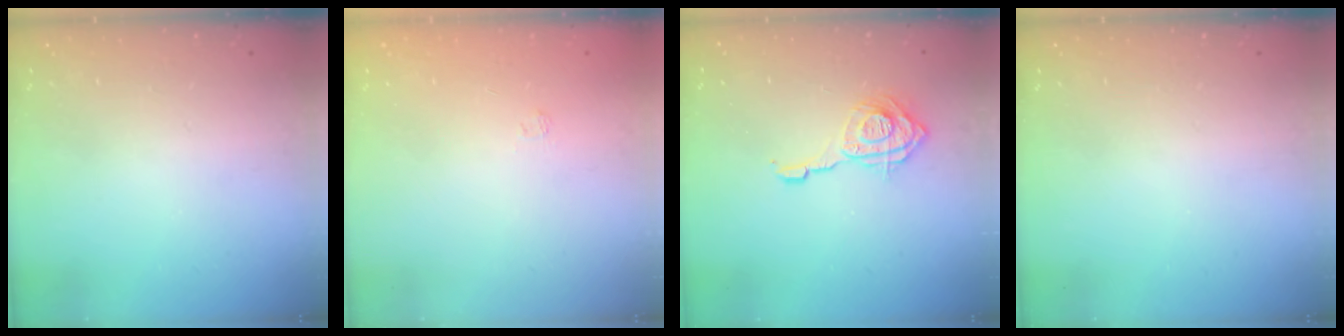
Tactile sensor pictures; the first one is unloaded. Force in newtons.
{"total": 1.8, "press": 1.4, "slide": 1.1}
{"total": 11.7, "press": 11.7, "slide": 1.1}
{"total": 0.0}